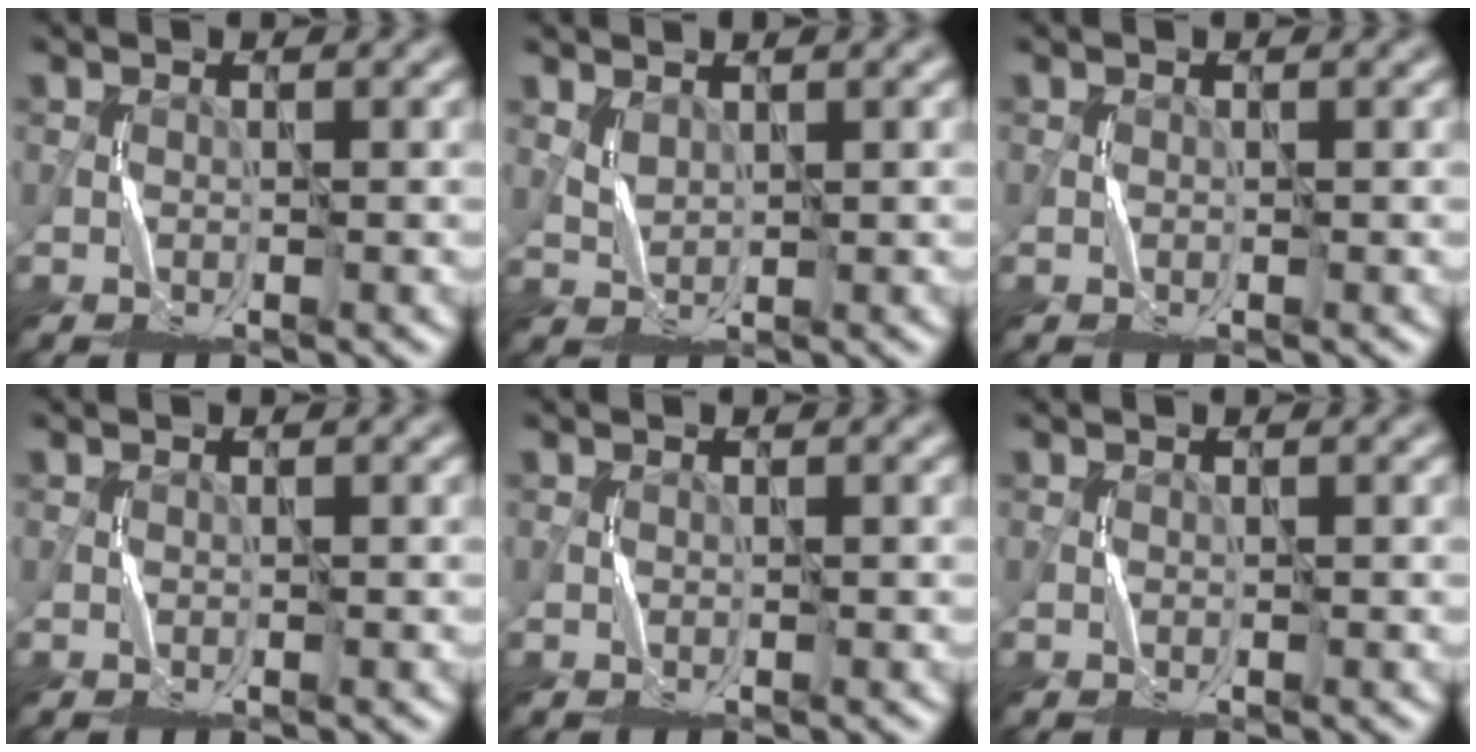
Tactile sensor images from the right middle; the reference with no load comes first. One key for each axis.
{"total": 1.2, "fx": 0.9, "fy": 0.5, "fz": 0.5, "tx": -0.018, "ty": -0.002, "tz": 0.025}
{"total": 0.0}
{"total": 0.0}
{"total": 0.0}
{"total": 0.0}